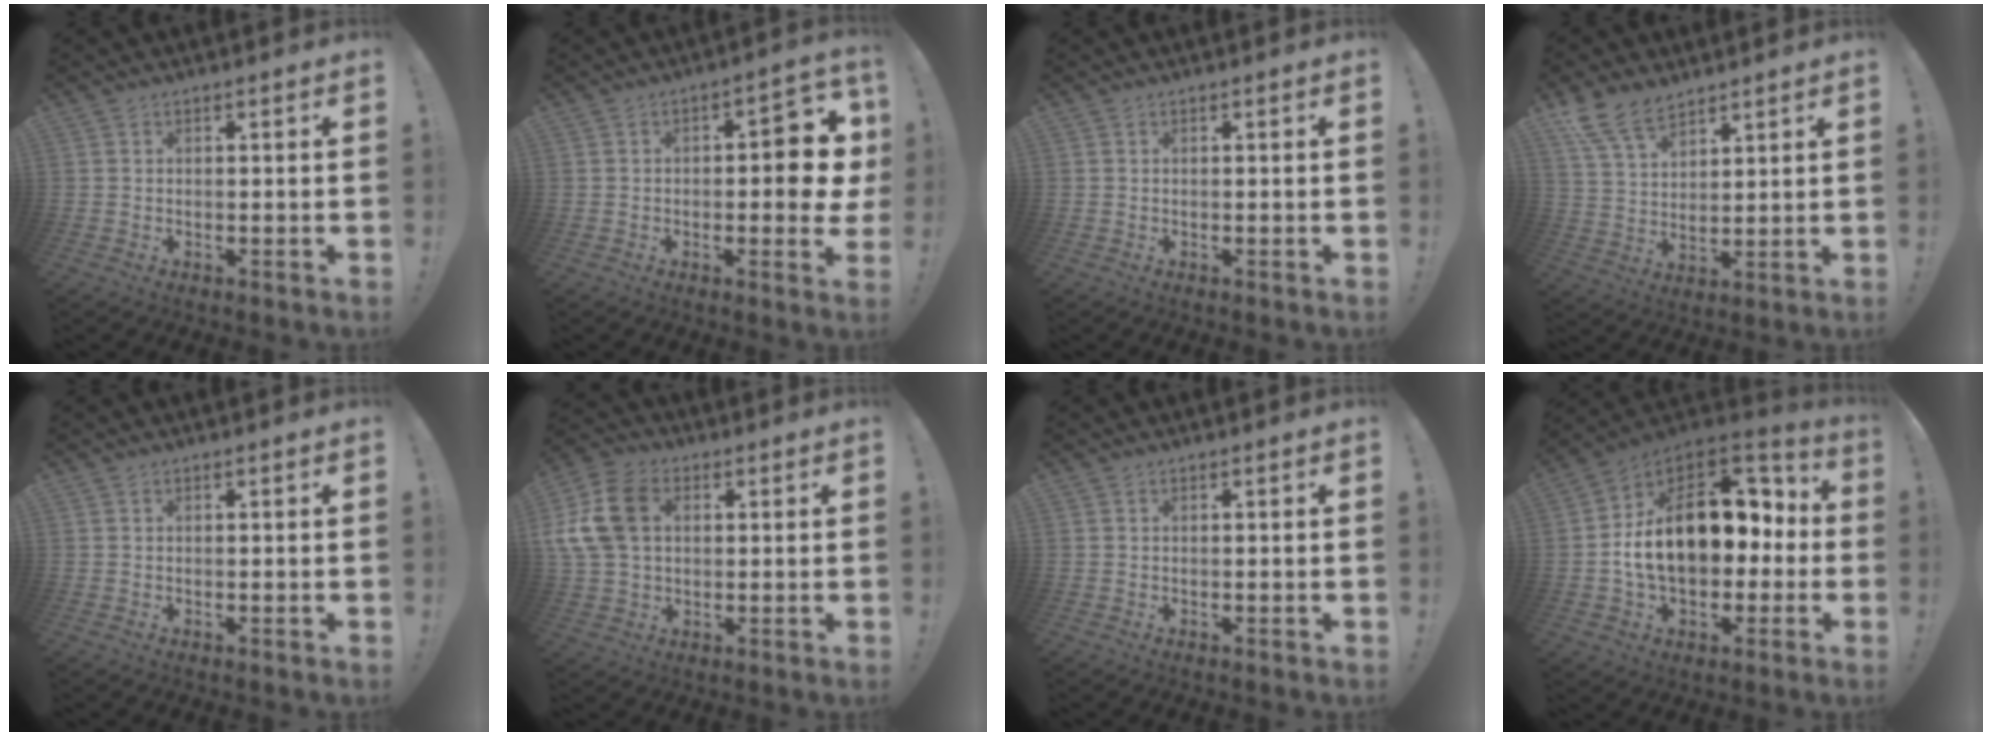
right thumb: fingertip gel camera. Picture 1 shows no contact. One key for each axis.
{"total": 9.2, "fx": 0.0, "fy": 4.3, "fz": 8.1, "tx": -0.080, "ty": 0.000, "tz": -0.004}
{"total": 0.0}
{"total": 10.9, "fx": 8.4, "fy": 5.3, "fz": 4.7, "tx": -0.100, "ty": -0.041, "tz": 0.166}
{"total": 0.0}
{"total": 15.1, "fx": 3.3, "fy": 11.0, "fz": 9.7, "tx": -0.203, "ty": 0.006, "tz": 0.068}
{"total": 0.0}
{"total": 22.7, "fx": 1.4, "fy": 14.7, "fz": 17.3, "tx": -0.269, "ty": 0.013, "tz": 0.045}